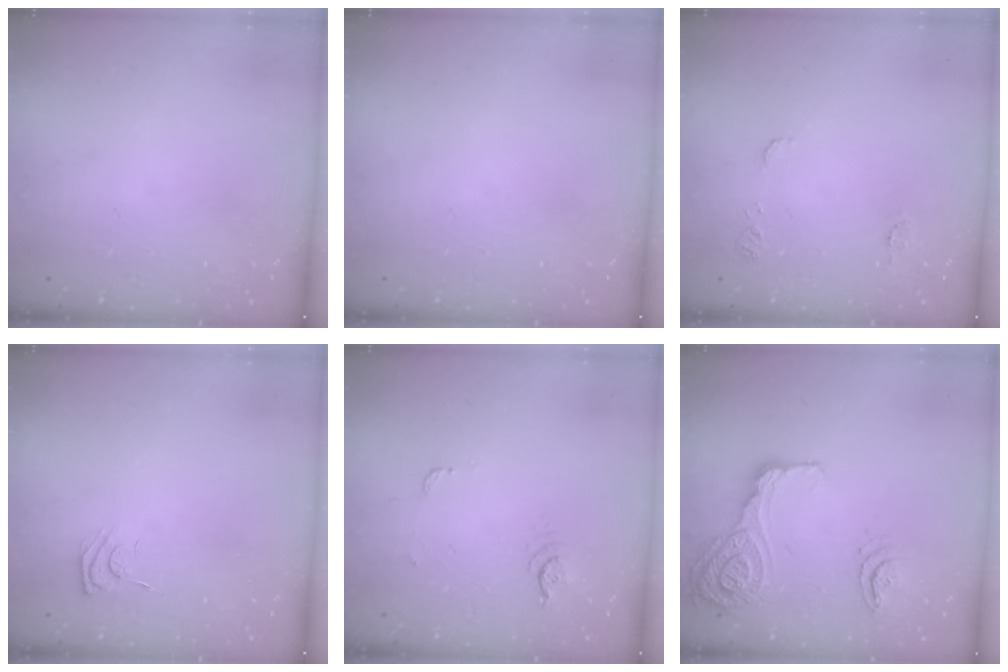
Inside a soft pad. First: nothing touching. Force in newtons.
{"total": 0.0}
{"total": 7.1, "press": 7.0, "slide": 0.7}
{"total": 4.9, "press": 4.7, "slide": 1.1}
{"total": 4.4, "press": 4.1, "slide": 1.6}
{"total": 18.9, "press": 18.6, "slide": 3.2}